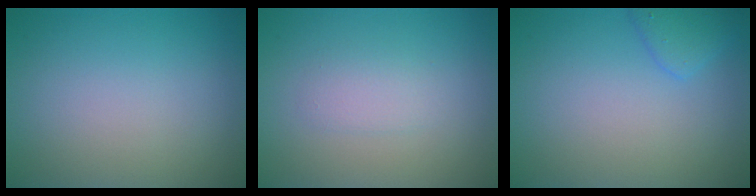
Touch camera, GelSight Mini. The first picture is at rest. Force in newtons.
{"total": 1.5, "press": 1.5, "slide": 0.1}
{"total": 1.9, "press": 1.9, "slide": 0.1}